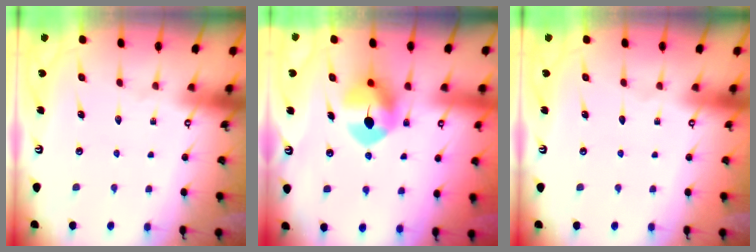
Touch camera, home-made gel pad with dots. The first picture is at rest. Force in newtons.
{"total": 8.4, "press": 8.3, "slide": 1.4}
{"total": 0.0}